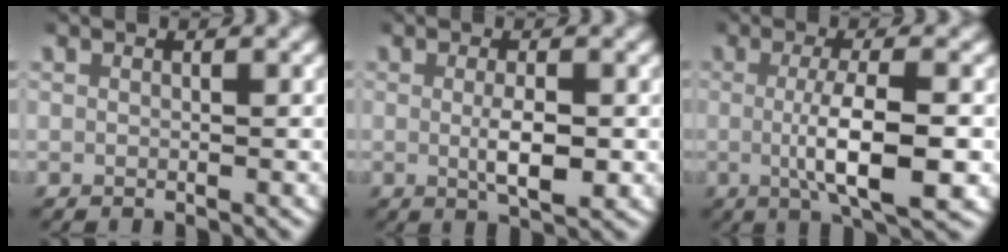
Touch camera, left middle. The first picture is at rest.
{"total": 3.2, "force": [-0.3, 1.0, 3.1], "torque": [-0.050, -0.008, -0.002]}
{"total": 6.0, "force": [-0.7, 1.2, 5.8], "torque": [-0.096, -0.007, -0.011]}